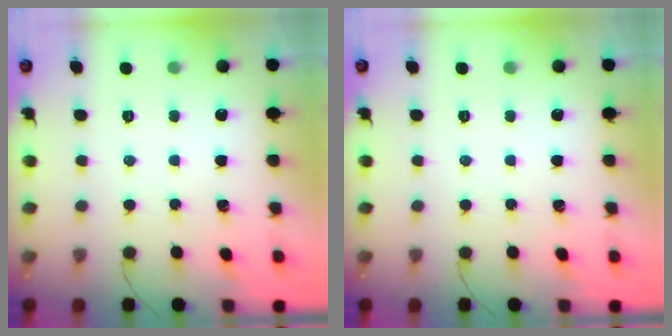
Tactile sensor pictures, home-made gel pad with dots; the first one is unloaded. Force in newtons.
{"total": 0.0}